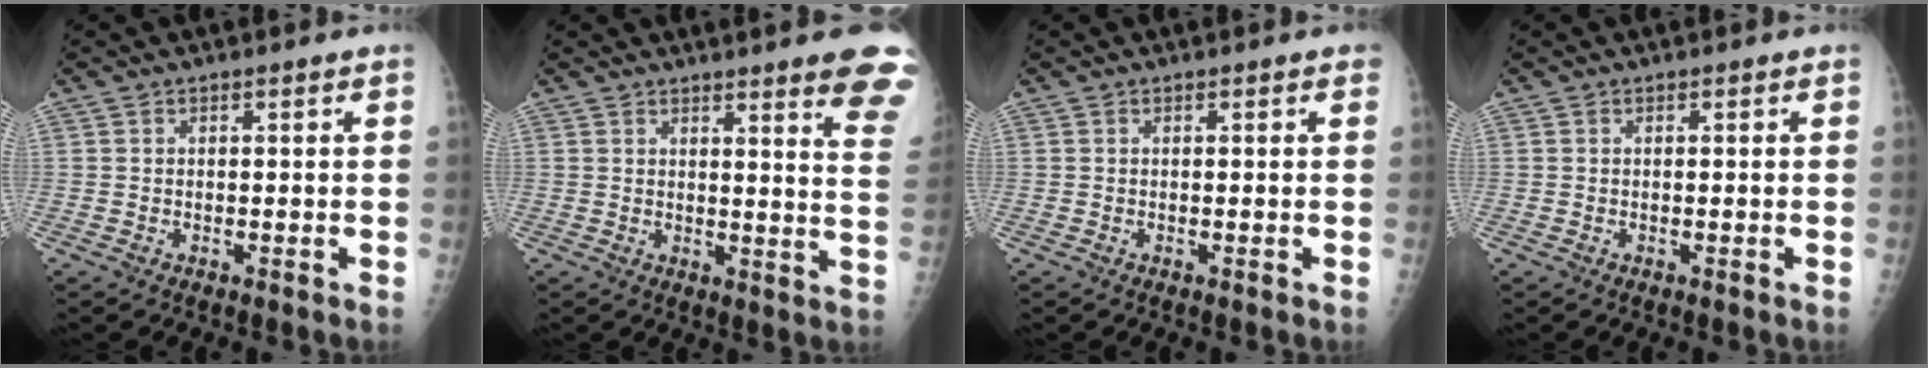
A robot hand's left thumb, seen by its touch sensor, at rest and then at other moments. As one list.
[{"total": 13.0, "force": [9.2, 1.3, 9.0], "torque": [-0.084, -0.051, 0.091]}, {"total": 0.5, "force": [0.3, 0.2, 0.4], "torque": [-0.007, 0.001, 0.000]}, {"total": 0.0}]